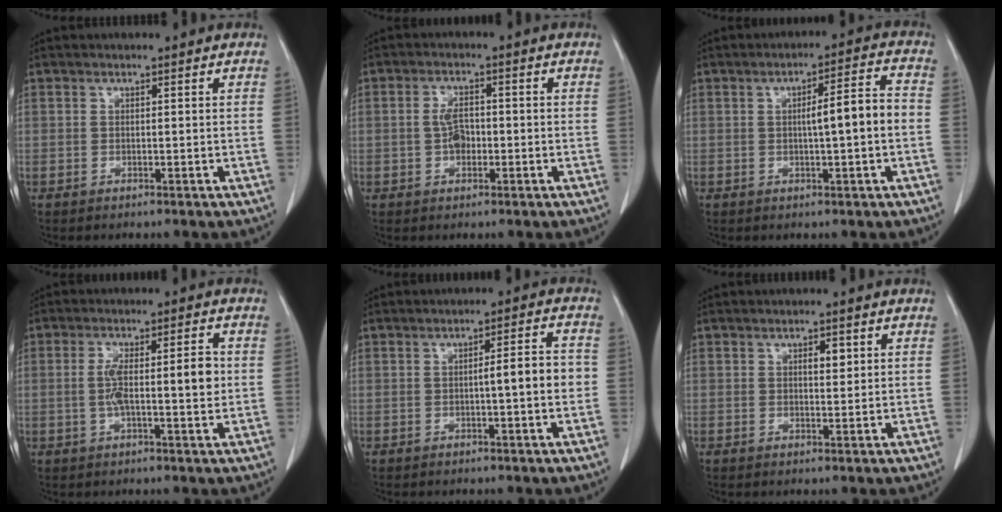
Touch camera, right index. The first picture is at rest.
{"total": 3.3, "force": [-0.6, 1.8, 2.7], "torque": [-0.051, 0.006, -0.012]}
{"total": 6.7, "force": [-0.5, 0.3, 6.6], "torque": [-0.101, 0.016, -0.007]}
{"total": 7.1, "force": [0.0, 1.5, 7.0], "torque": [-0.125, 0.012, 0.000]}
{"total": 4.9, "force": [-0.7, 0.3, 4.9], "torque": [-0.069, 0.011, -0.012]}
{"total": 2.0, "force": [0.7, 0.8, 1.7], "torque": [-0.026, -0.001, 0.012]}